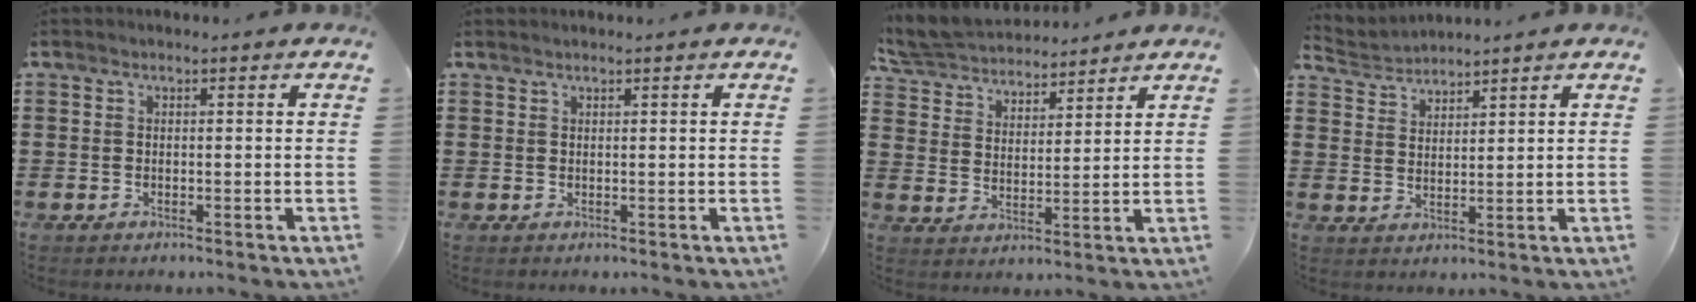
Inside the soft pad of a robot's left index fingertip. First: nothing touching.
{"total": 0.5, "force": [0.5, 0.0, 0.1], "torque": [-0.004, -0.001, 0.010]}
{"total": 6.3, "force": [6.1, 1.4, 0.6], "torque": [-0.042, -0.025, 0.110]}
{"total": 2.9, "force": [2.8, 0.5, -0.5], "torque": [-0.003, -0.009, 0.050]}